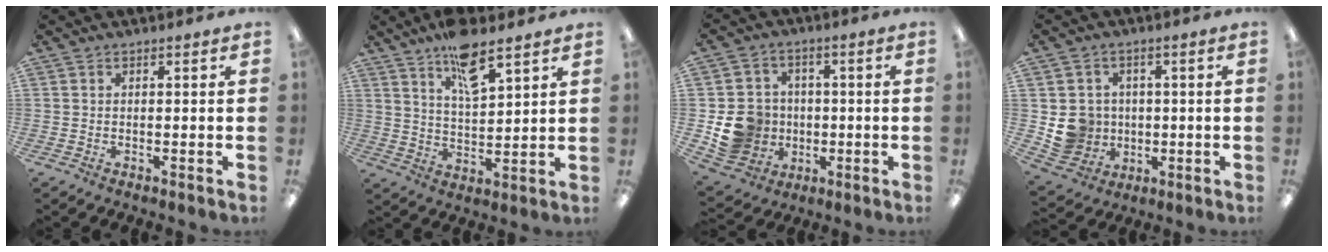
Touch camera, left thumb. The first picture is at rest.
{"total": 10.2, "force": [7.4, 3.2, 6.1], "torque": [-0.099, -0.039, 0.128]}
{"total": 11.3, "force": [-1.9, 10.6, 3.5], "torque": [-0.085, 0.019, -0.023]}
{"total": 8.2, "force": [0.1, 8.0, 1.6], "torque": [-0.048, 0.006, 0.015]}